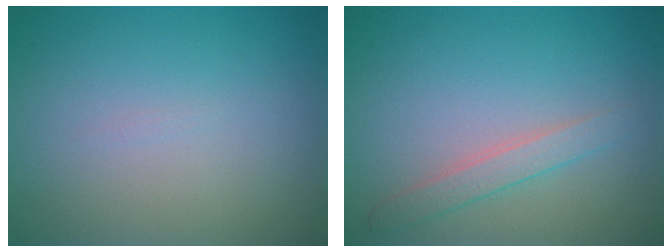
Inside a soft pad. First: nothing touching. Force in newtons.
{"total": 1.8, "press": 1.8, "slide": 0.1}